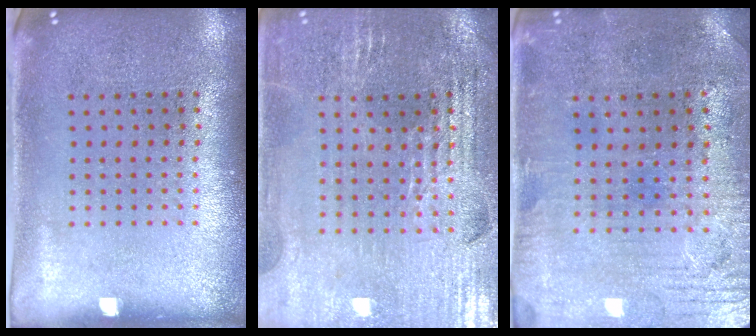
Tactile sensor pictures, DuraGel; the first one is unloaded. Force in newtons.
{"total": 2.7, "press": 2.7, "slide": 0.5}
{"total": 0.9, "press": 0.7, "slide": 0.6}